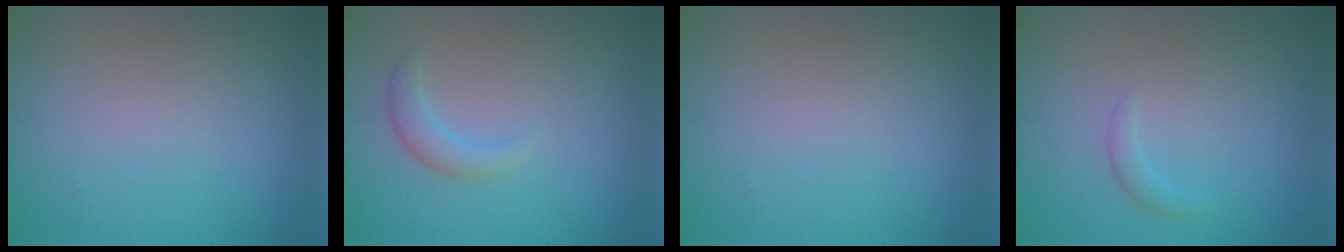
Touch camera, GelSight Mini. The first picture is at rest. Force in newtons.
{"total": 1.9, "press": 1.9, "slide": 0.0}
{"total": 0.0}
{"total": 1.0, "press": 1.0, "slide": 0.1}